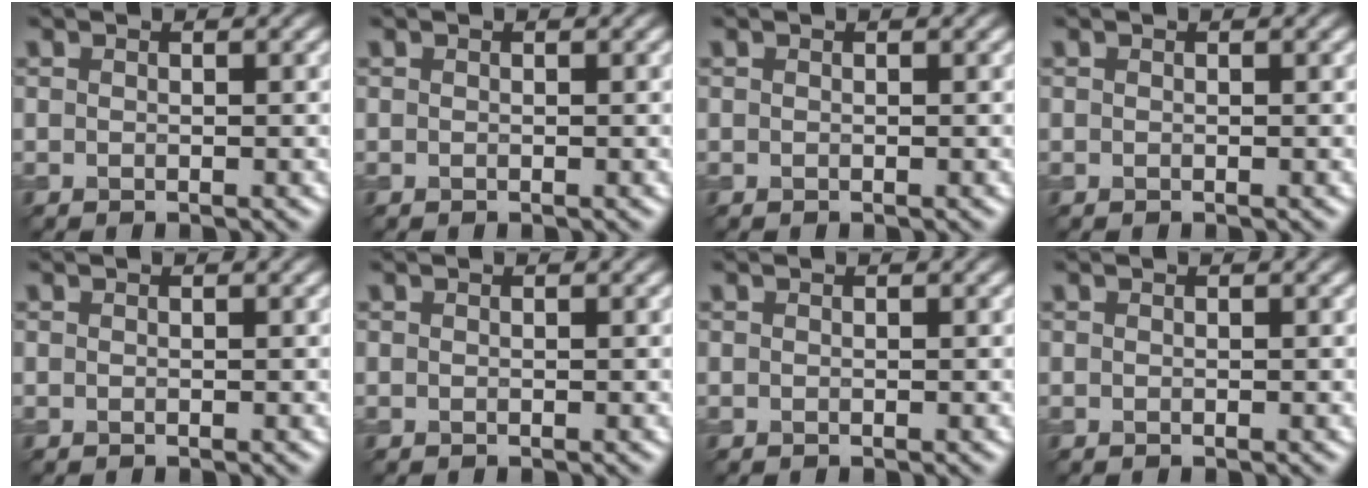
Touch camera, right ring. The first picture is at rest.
{"total": 0.0}
{"total": 0.0}
{"total": 0.0}
{"total": 0.0}
{"total": 0.0}
{"total": 0.0}
{"total": 0.0}